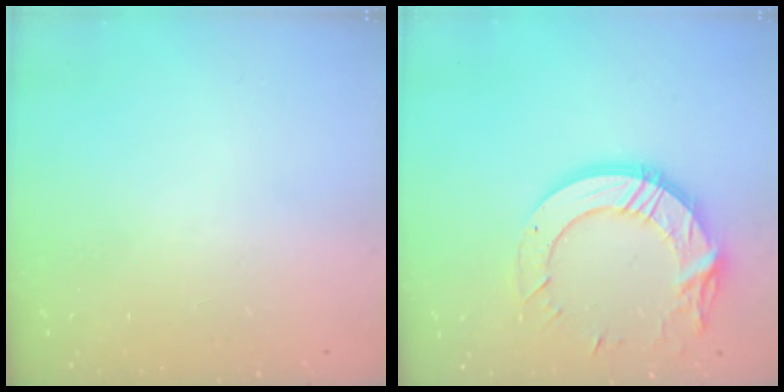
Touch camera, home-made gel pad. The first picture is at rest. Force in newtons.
{"total": 16.0, "press": 16.0, "slide": 1.0}